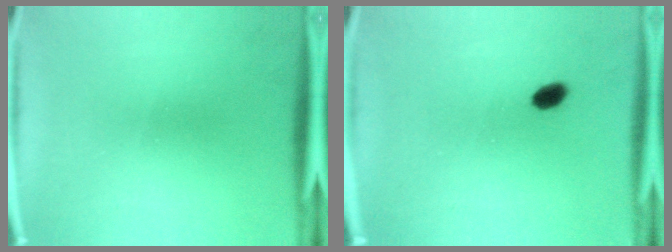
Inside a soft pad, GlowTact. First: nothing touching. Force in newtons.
{"total": 2.4}